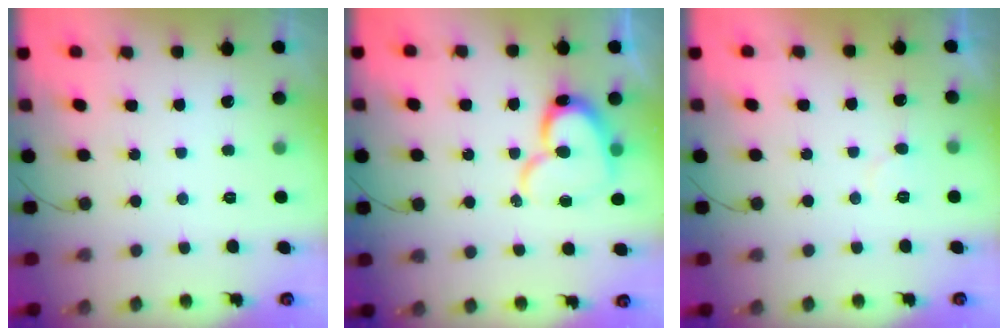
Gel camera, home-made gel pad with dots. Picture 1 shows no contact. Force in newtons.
{"total": 14.7, "press": 14.6, "slide": 1.4}
{"total": 4.4, "press": 4.4, "slide": 0.4}